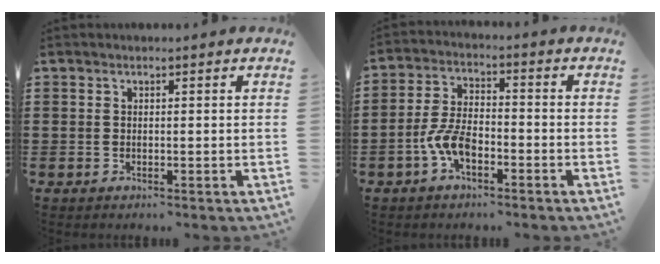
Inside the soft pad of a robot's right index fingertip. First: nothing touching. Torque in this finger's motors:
{"motor_torque": [1.07, 1.07, 0.46, 0.18]}